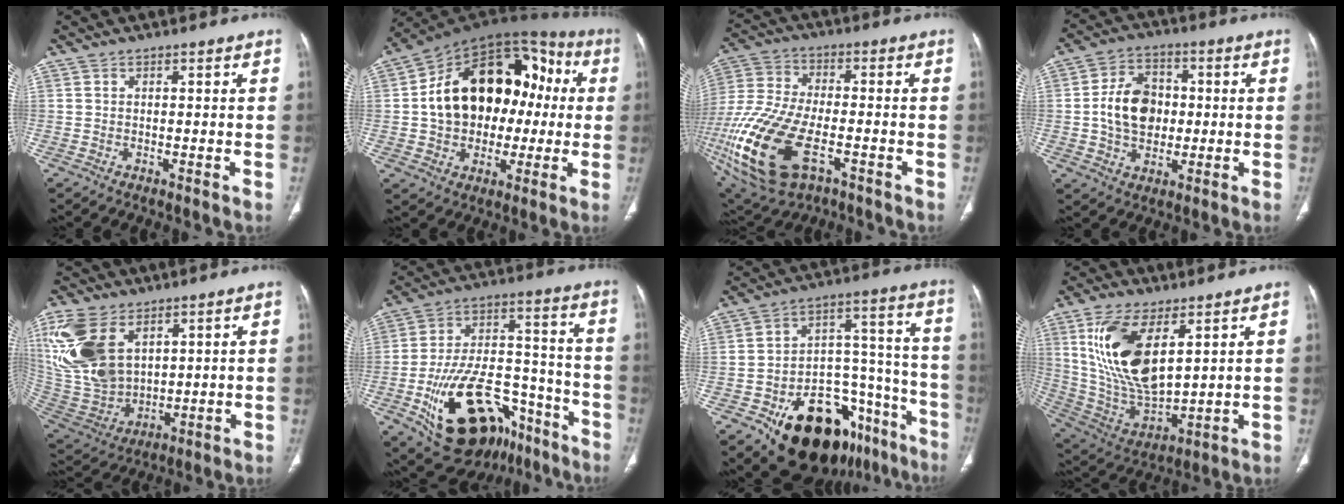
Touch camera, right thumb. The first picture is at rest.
{"total": 23.8, "force": [1.0, 16.6, 17.1], "torque": [-0.243, 0.047, 0.019]}
{"total": 23.4, "force": [-8.6, 11.7, 18.4], "torque": [-0.442, -0.007, -0.147]}
{"total": 11.4, "force": [0.0, 8.5, 7.7], "torque": [-0.108, 0.014, -0.003]}
{"total": 19.5, "force": [7.9, 12.1, 13.2], "torque": [-0.284, -0.029, 0.173]}
{"total": 25.9, "force": [-13.3, 14.0, 17.2], "torque": [-0.285, 0.076, -0.202]}
{"total": 26.0, "force": [-14.3, 14.7, 16.0], "torque": [-0.161, 0.108, -0.204]}
{"total": 18.0, "force": [6.8, 8.1, 14.6], "torque": [-0.278, -0.029, 0.146]}